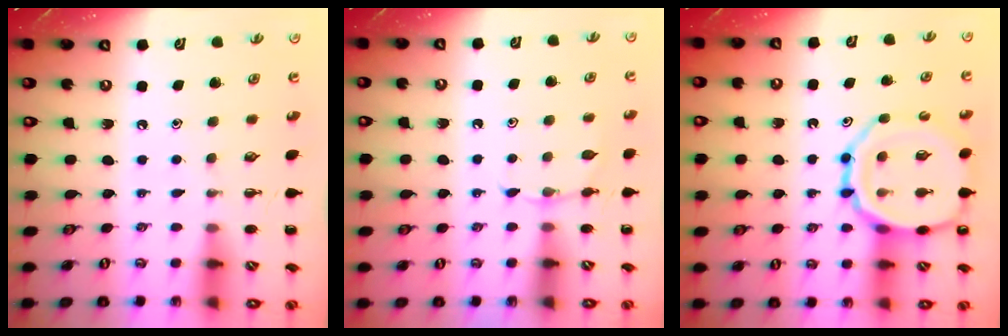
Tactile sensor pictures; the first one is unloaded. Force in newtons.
{"total": 5.8, "press": 5.6, "slide": 1.6}
{"total": 16.6, "press": 16.5, "slide": 2.1}